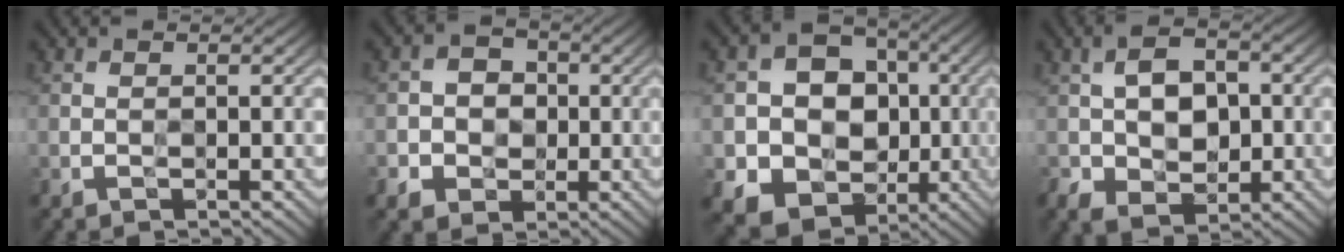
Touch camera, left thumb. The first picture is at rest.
{"total": 4.4, "force": [-0.5, 4.1, 1.6], "torque": [-0.024, 0.003, -0.022]}
{"total": 12.5, "force": [-1.3, 11.0, 5.9], "torque": [-0.118, -0.020, -0.041]}
{"total": 7.1, "force": [0.0, 4.8, 5.2], "torque": [-0.098, 0.004, 0.000]}